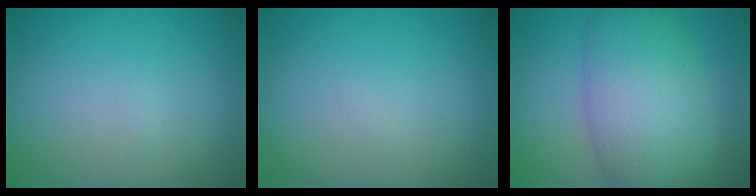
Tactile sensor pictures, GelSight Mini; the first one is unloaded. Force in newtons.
{"total": 0.0}
{"total": 8.6, "press": 8.6, "slide": 0.2}